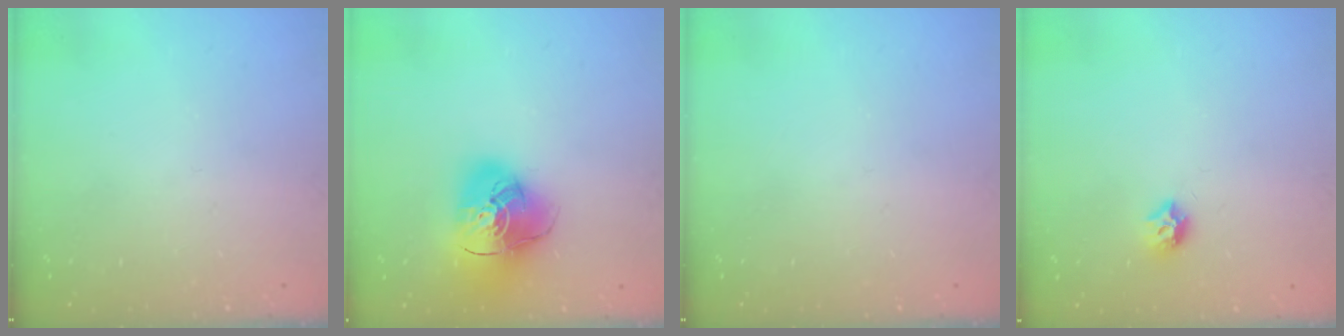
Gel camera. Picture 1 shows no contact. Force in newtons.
{"total": 17.3, "press": 17.2, "slide": 2.0}
{"total": 0.0}
{"total": 7.5, "press": 7.4, "slide": 0.6}